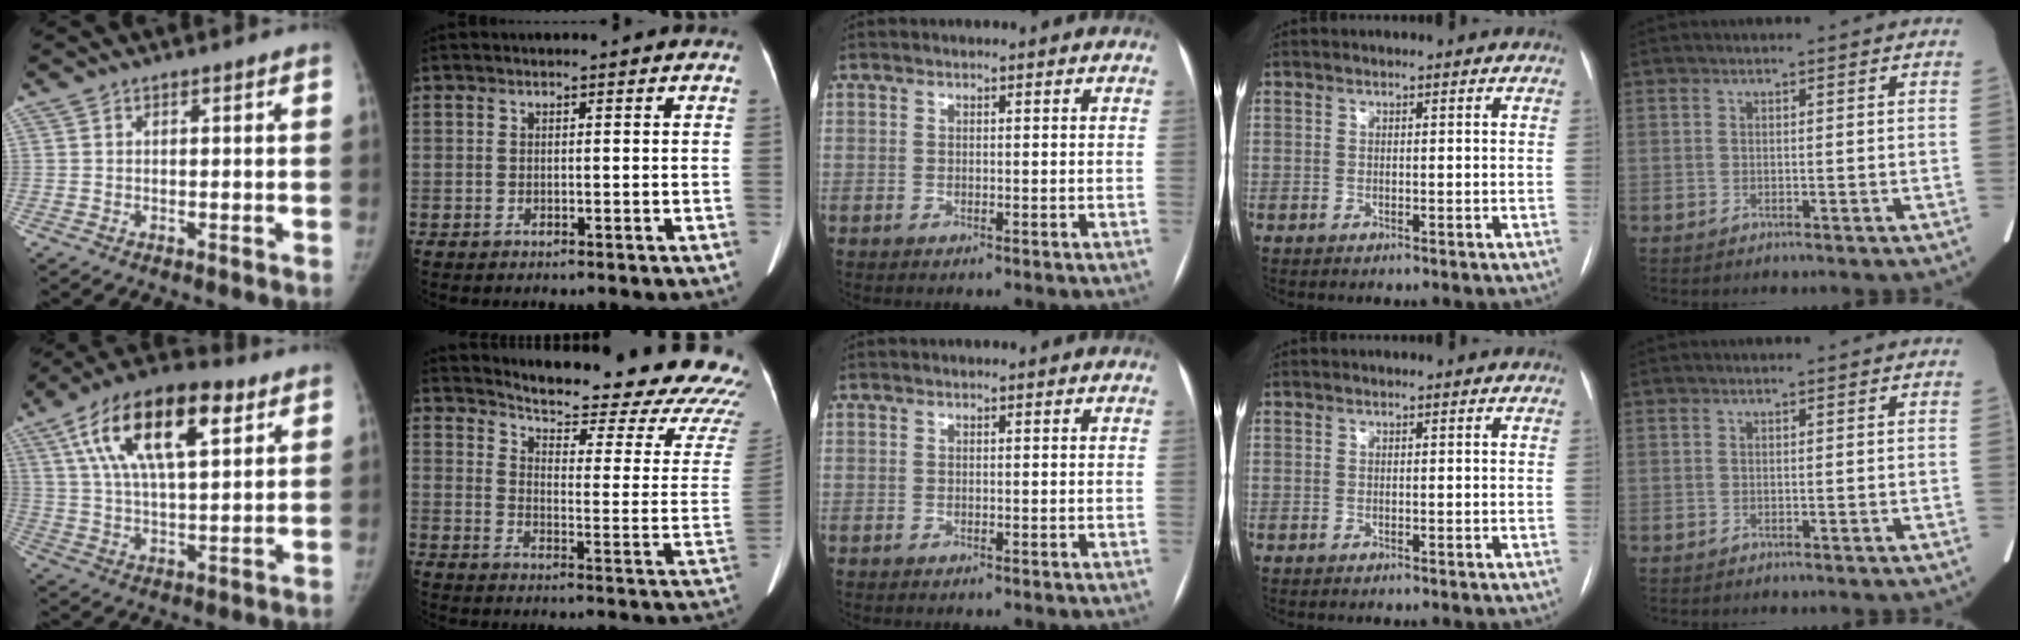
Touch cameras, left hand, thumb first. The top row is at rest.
{"thumb": {"total": 20.0, "force": [8.5, 8.5, 15.9], "torque": [-0.268, -0.001, 0.146]}, "index": {"total": 24.1, "force": [22.2, 2.8, 9.0], "torque": [-0.124, -0.100, 0.261]}}